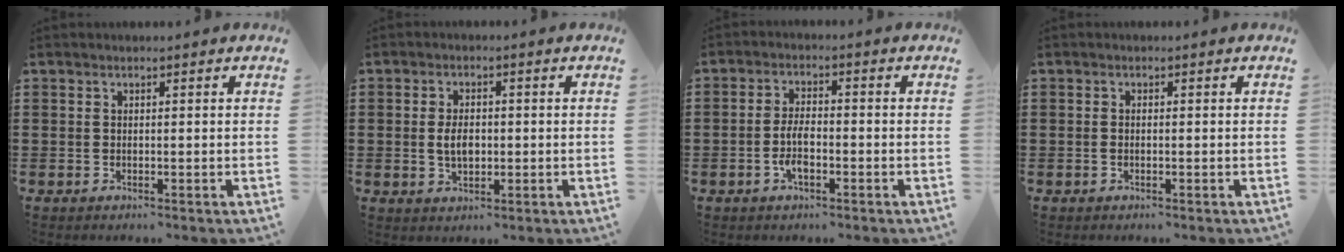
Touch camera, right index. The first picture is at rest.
{"total": 3.9, "force": [-0.3, 1.9, 3.3], "torque": [-0.064, -0.004, -0.009]}
{"total": 4.6, "force": [-1.6, 1.6, 4.1], "torque": [-0.099, -0.007, -0.035]}
{"total": 0.5, "force": [-0.3, 0.0, 0.4], "torque": [-0.009, -0.006, -0.004]}